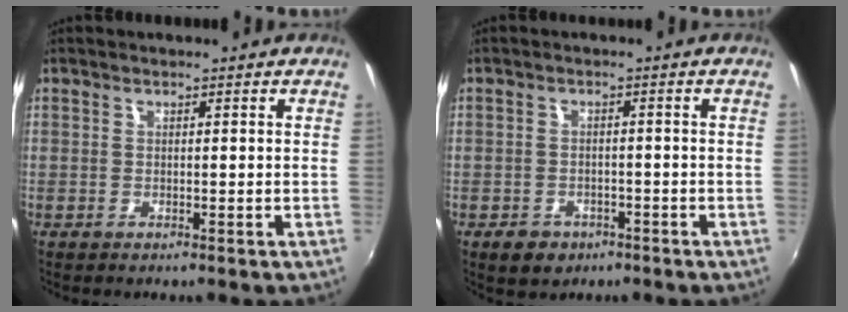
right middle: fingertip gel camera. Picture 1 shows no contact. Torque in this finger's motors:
{"motor_torque": [0.61, -0.39, 0.03, 0.03]}